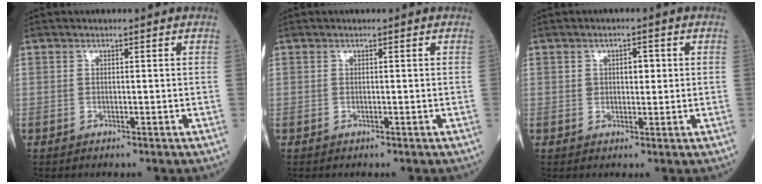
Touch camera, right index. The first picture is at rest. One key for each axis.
{"total": 0.0}
{"total": 2.8, "fx": 0.6, "fy": 1.6, "fz": 2.2, "tx": -0.029, "ty": 0.008, "tz": 0.009}